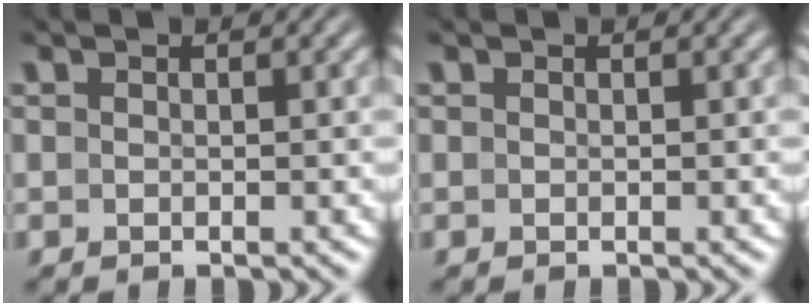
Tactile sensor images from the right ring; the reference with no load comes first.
{"total": 0.0}